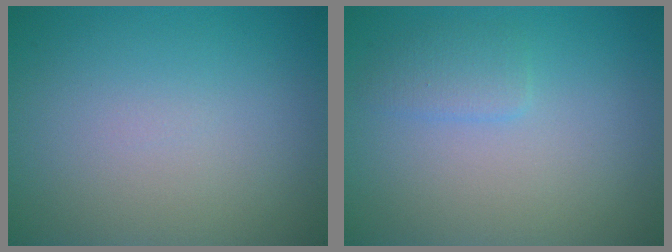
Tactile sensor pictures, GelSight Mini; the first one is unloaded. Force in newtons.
{"total": 1.4, "press": 1.4, "slide": 0.1}